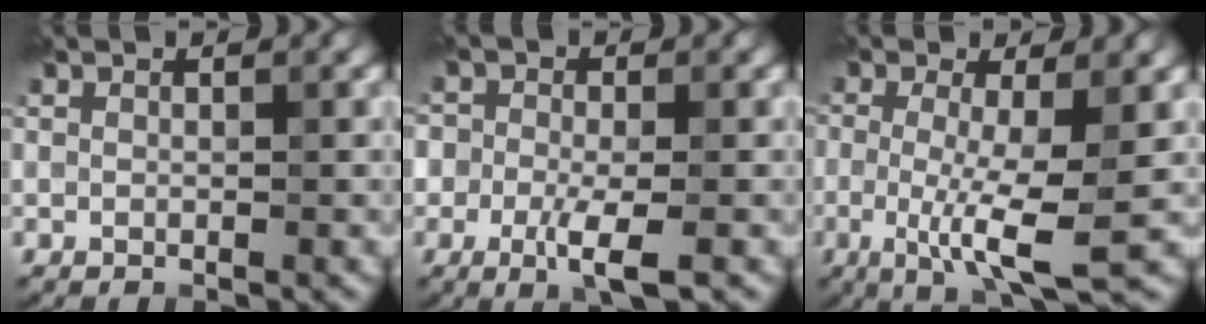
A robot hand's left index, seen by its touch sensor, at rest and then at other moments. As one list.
[{"total": 4.0, "force": [-1.7, 2.0, 3.0], "torque": [-0.054, -0.003, -0.037]}, {"total": 6.3, "force": [-0.8, 1.4, 6.1], "torque": [-0.116, -0.020, -0.015]}]